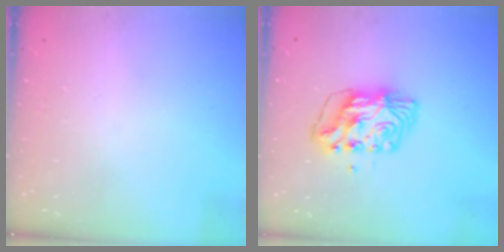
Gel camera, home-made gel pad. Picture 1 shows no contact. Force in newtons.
{"total": 9.2, "press": 9.2, "slide": 1.0}